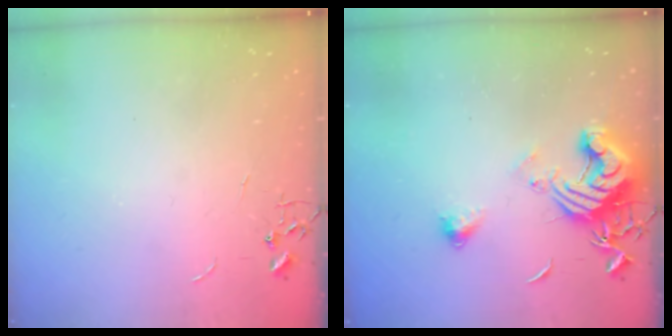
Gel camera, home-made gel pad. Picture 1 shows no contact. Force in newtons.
{"total": 14.4, "press": 14.3, "slide": 1.8}